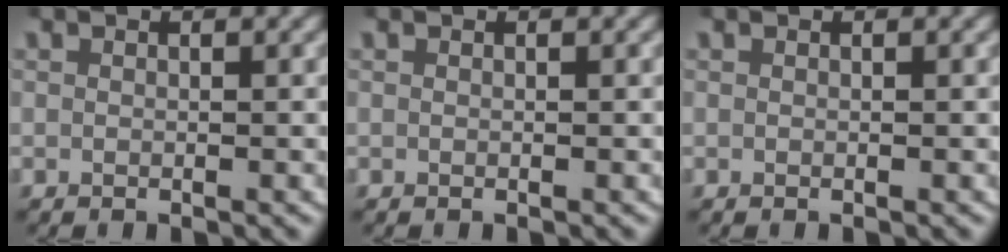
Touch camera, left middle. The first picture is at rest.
{"total": 0.0}
{"total": 0.0}